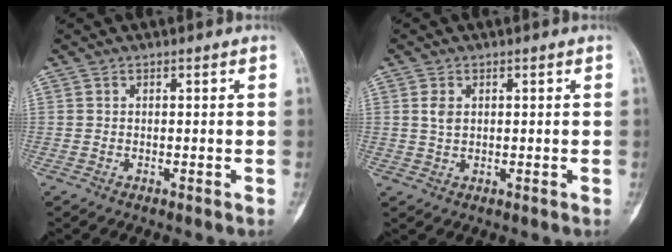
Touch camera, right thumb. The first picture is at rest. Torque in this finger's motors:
{"motor_torque": [-0.22, 0.15, 0.37, 0.03, 0.00]}